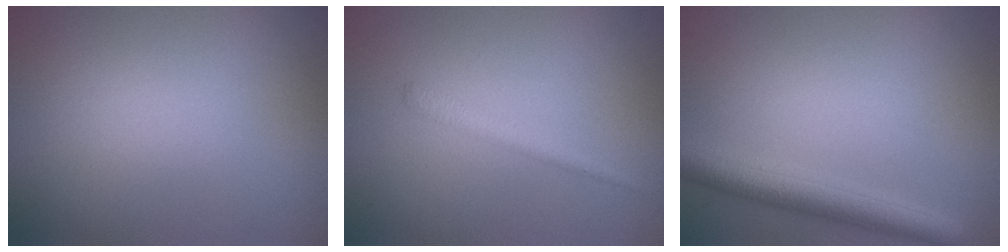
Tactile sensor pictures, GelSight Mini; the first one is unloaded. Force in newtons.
{"total": 1.4, "press": 1.4, "slide": 0.1}
{"total": 4.3, "press": 4.3, "slide": 0.2}